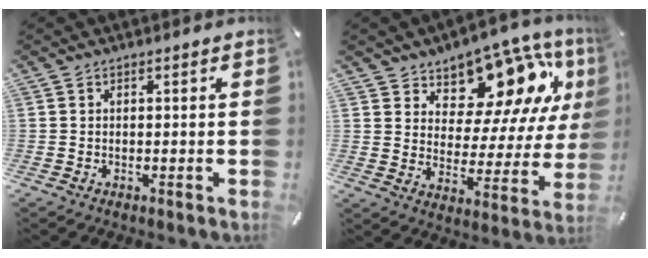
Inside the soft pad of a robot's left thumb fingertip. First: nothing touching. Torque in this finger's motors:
{"motor_torque": [2.46, 2.54, 0.33, -0.28, 0.09]}